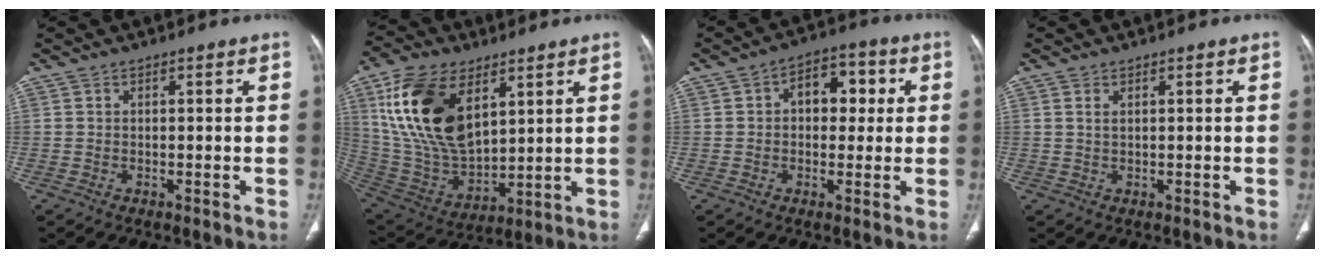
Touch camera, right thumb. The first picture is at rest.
{"total": 21.1, "force": [8.4, 11.6, 15.5], "torque": [-0.275, -0.033, 0.169]}
{"total": 8.5, "force": [1.4, 5.7, 6.1], "torque": [-0.046, 0.020, 0.015]}
{"total": 1.1, "force": [0.6, 0.5, 0.8], "torque": [-0.020, 0.003, 0.015]}